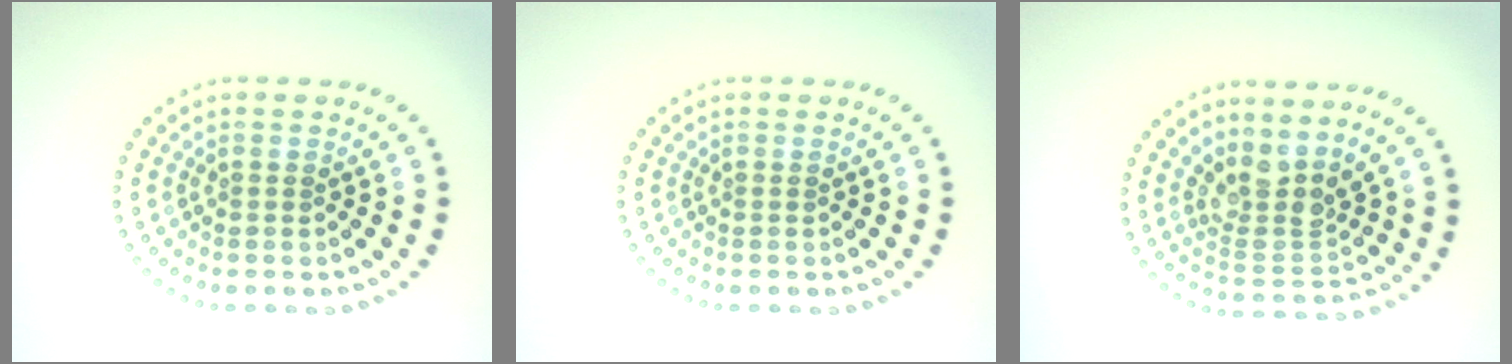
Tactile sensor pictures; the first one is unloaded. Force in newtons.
{"total": 0.0}
{"total": 3.6, "press": 2.8, "slide": 2.4}